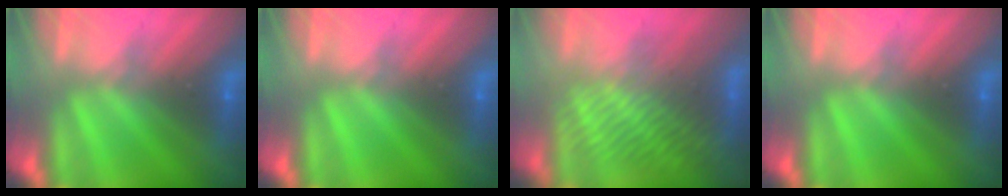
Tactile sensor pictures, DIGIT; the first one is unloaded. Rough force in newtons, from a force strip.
{"total": 0.0}
{"total": 3.8}
{"total": 0.0}